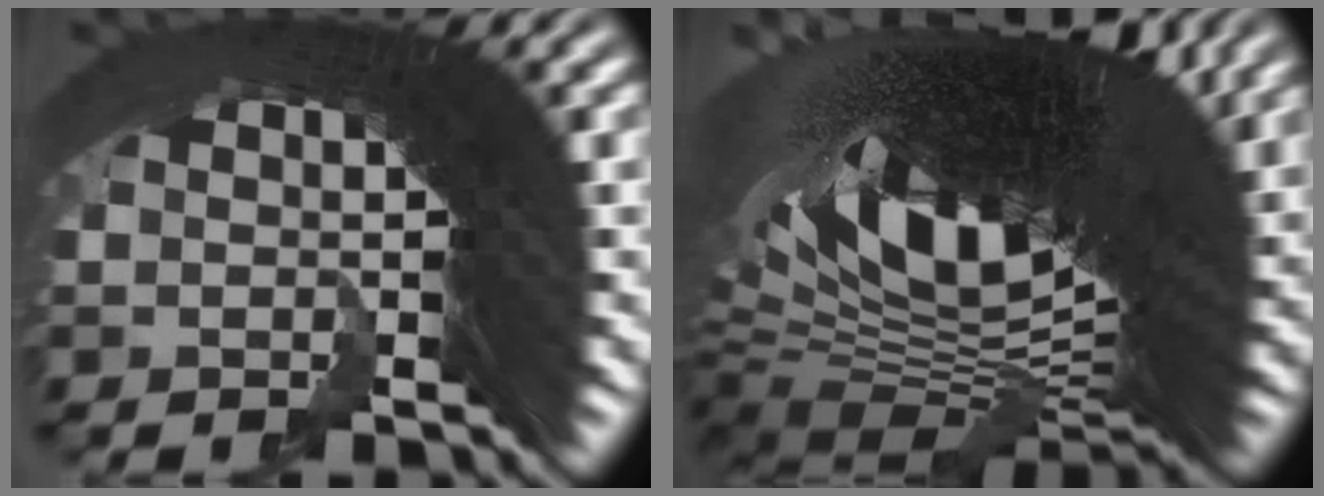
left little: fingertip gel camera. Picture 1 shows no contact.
{"total": 22.7, "force": [1.3, 9.1, 20.7], "torque": [-0.326, -0.037, 0.043]}